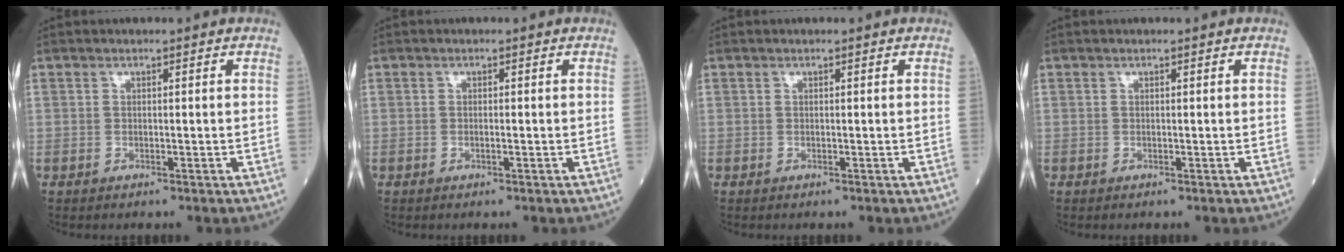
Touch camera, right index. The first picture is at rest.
{"total": 0.6, "force": [-0.2, 0.1, 0.5], "torque": [-0.012, 0.000, -0.002]}
{"total": 0.0}
{"total": 0.0}